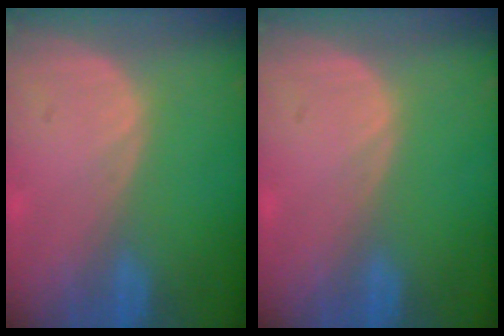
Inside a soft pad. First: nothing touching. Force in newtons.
{"total": 0.0}